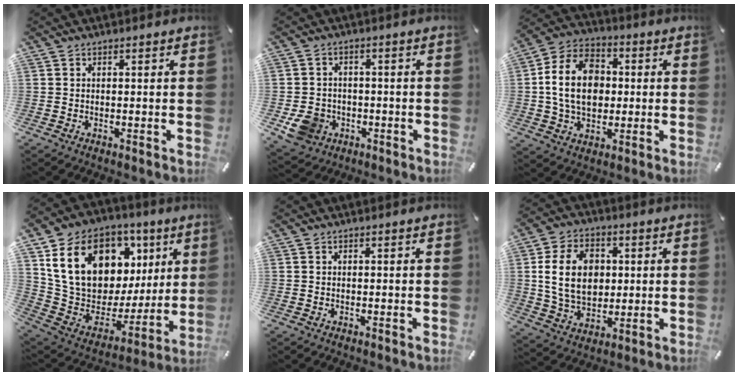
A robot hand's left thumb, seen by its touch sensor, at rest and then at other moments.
{"total": 7.8, "force": [-2.4, 6.9, 2.7], "torque": [-0.072, 0.015, -0.043]}
{"total": 15.2, "force": [0.4, 11.6, 9.8], "torque": [-0.212, 0.020, 0.005]}
{"total": 19.7, "force": [9.3, 13.8, 10.6], "torque": [-0.187, -0.054, 0.180]}
{"total": 0.0}
{"total": 13.9, "force": [1.9, 10.5, 8.8], "torque": [-0.188, 0.012, 0.032]}